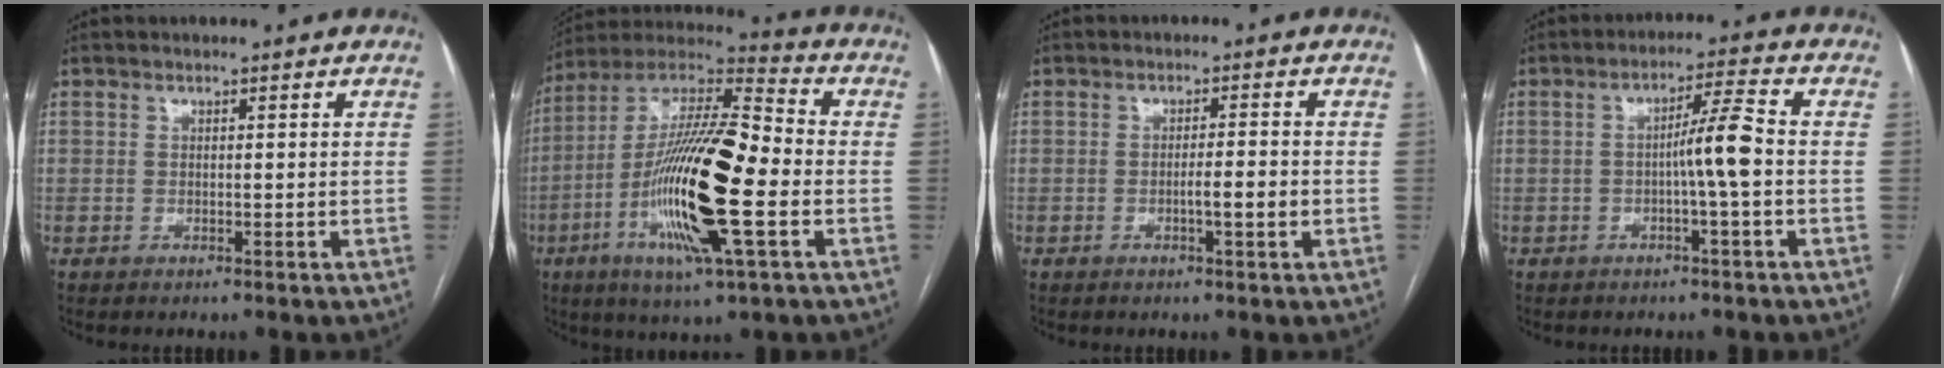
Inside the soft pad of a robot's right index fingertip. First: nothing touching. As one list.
[{"total": 21.8, "force": [-4.9, 3.0, 21.1], "torque": [-0.416, -0.012, -0.090]}, {"total": 3.1, "force": [-0.9, 0.1, 3.0], "torque": [-0.049, -0.001, -0.014]}, {"total": 5.8, "force": [-0.9, -0.5, 5.7], "torque": [-0.094, 0.012, -0.015]}]